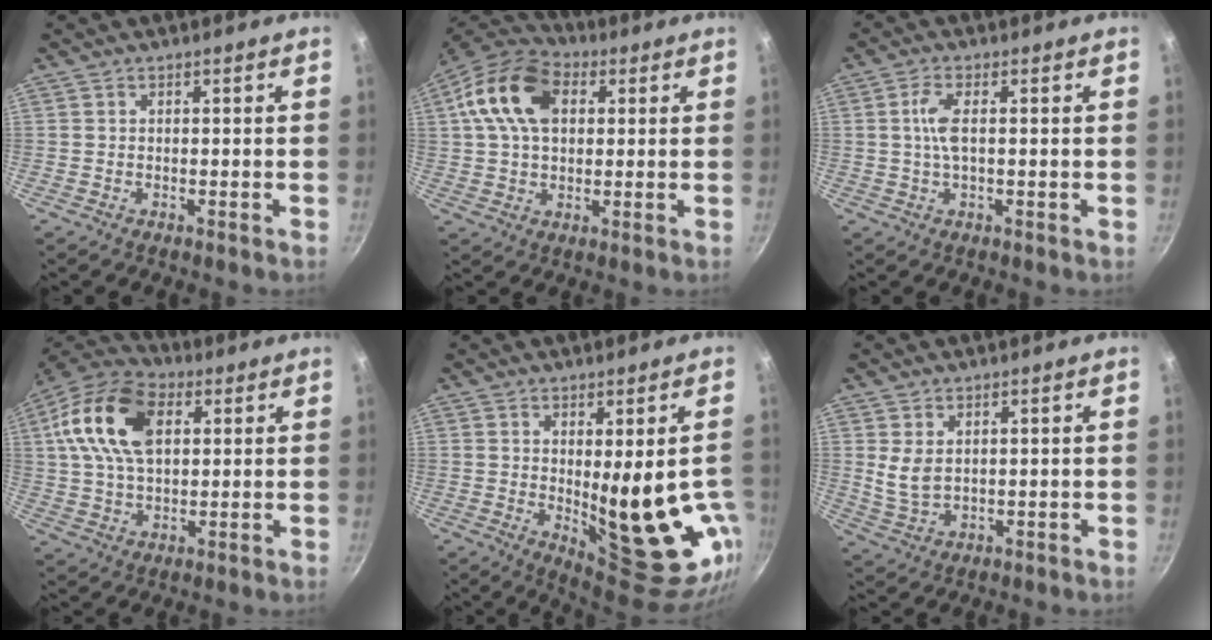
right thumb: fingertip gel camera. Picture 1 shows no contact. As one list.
[{"total": 14.8, "force": [3.8, 9.9, 10.3], "torque": [-0.169, 0.013, 0.050]}, {"total": 4.3, "force": [0.4, 1.3, 4.1], "torque": [-0.094, 0.005, 0.005]}, {"total": 17.2, "force": [4.7, 10.5, 12.8], "torque": [-0.226, 0.011, 0.071]}, {"total": 18.5, "force": [-1.8, 7.0, 17.0], "torque": [-0.200, -0.038, 0.002]}, {"total": 4.8, "force": [1.5, 2.9, 3.5], "torque": [-0.064, -0.018, 0.038]}]